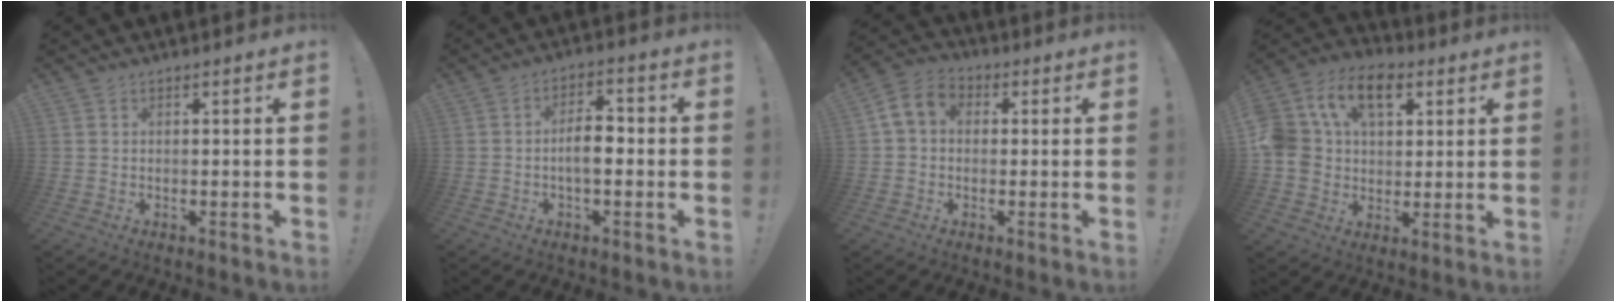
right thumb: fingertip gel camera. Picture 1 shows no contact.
{"total": 7.3, "force": [-1.2, 3.6, 6.2], "torque": [-0.101, 0.011, -0.025]}
{"total": 7.6, "force": [1.5, 5.8, 4.6], "torque": [-0.083, 0.008, 0.033]}
{"total": 17.6, "force": [6.7, 12.7, 10.2], "torque": [-0.181, -0.016, 0.126]}